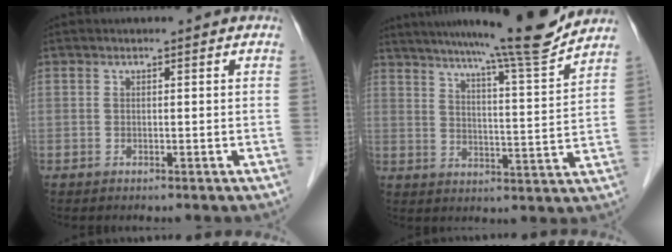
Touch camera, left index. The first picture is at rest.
{"total": 14.8, "force": [13.2, -1.6, 6.6], "torque": [-0.106, -0.025, 0.185]}